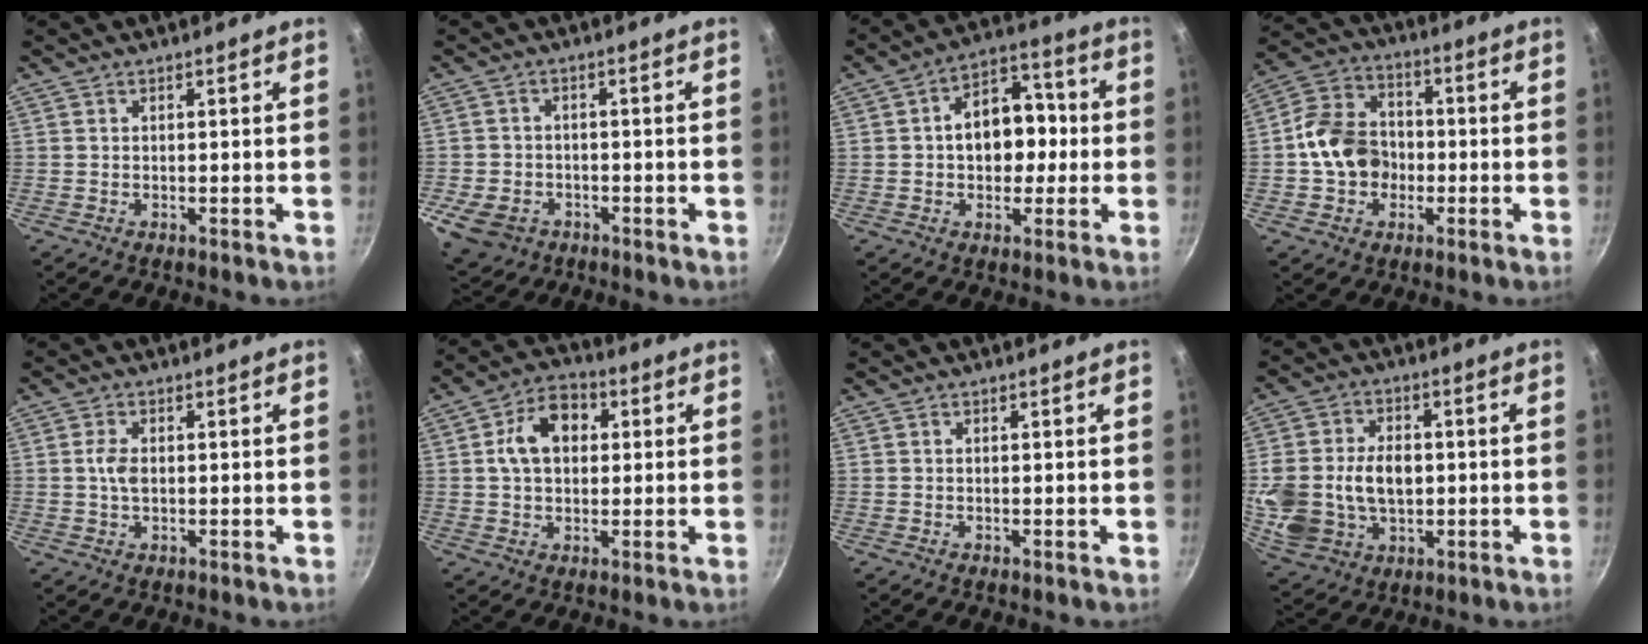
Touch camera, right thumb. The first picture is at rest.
{"total": 8.6, "force": [-3.4, 6.5, 4.5], "torque": [-0.082, 0.014, -0.056]}
{"total": 12.2, "force": [0.0, 8.8, 8.5], "torque": [-0.075, 0.031, -0.011]}
{"total": 12.0, "force": [-1.5, 9.8, 6.8], "torque": [-0.100, 0.033, -0.038]}
{"total": 3.2, "force": [0.1, 1.9, 2.5], "torque": [-0.048, 0.005, 0.000]}
{"total": 10.1, "force": [2.0, 7.2, 6.8], "torque": [-0.083, 0.016, 0.020]}
{"total": 0.0}
{"total": 16.5, "force": [-0.2, 12.1, 11.1], "torque": [-0.212, 0.005, 0.007]}